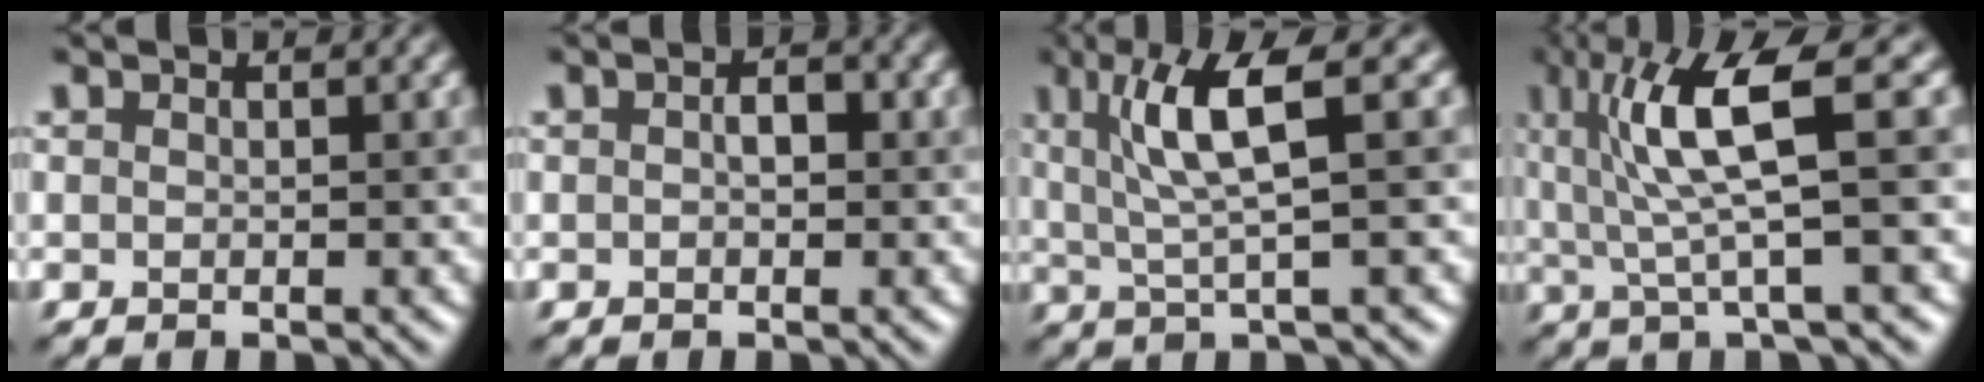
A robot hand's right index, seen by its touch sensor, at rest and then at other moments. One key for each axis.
{"total": 1.7, "fx": 0.4, "fy": 1.0, "fz": 1.3, "tx": -0.013, "ty": 0.001, "tz": -0.002}
{"total": 6.3, "fx": 2.0, "fy": 1.0, "fz": 5.9, "tx": -0.108, "ty": 0.006, "tz": 0.035}
{"total": 7.8, "fx": 2.1, "fy": 1.2, "fz": 7.4, "tx": -0.136, "ty": 0.006, "tz": 0.035}